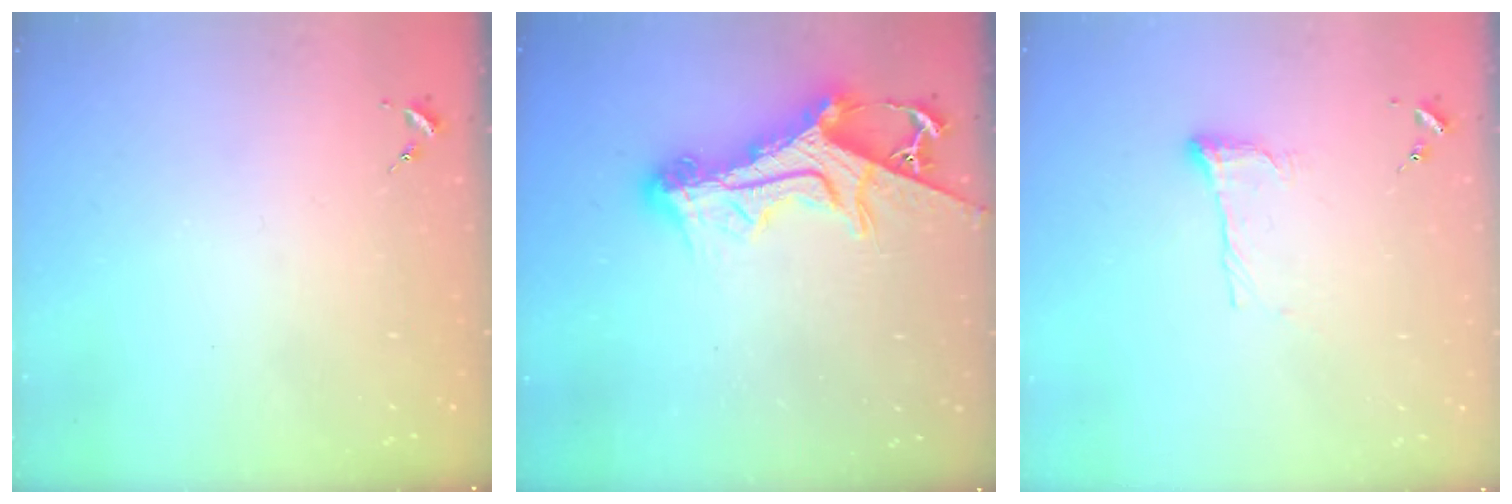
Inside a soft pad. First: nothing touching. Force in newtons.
{"total": 15.5, "press": 15.4, "slide": 1.6}
{"total": 10.2, "press": 10.2, "slide": 0.7}